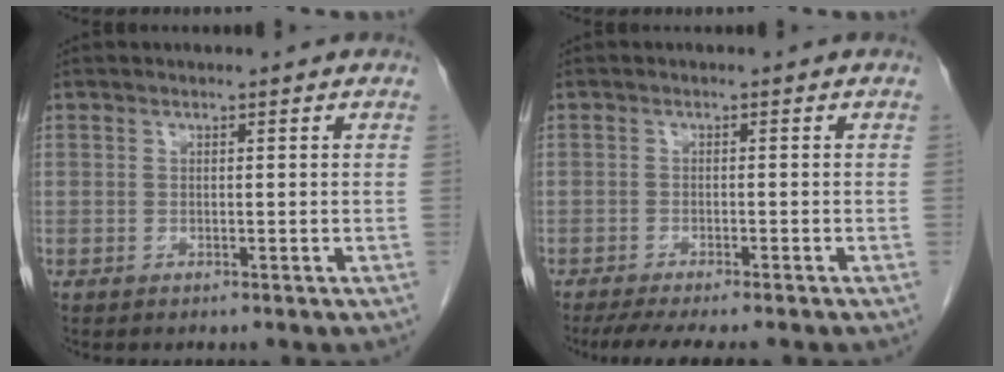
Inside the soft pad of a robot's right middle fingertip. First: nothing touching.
{"total": 8.0, "force": [-6.7, 0.9, 4.3], "torque": [-0.061, -0.013, -0.100]}